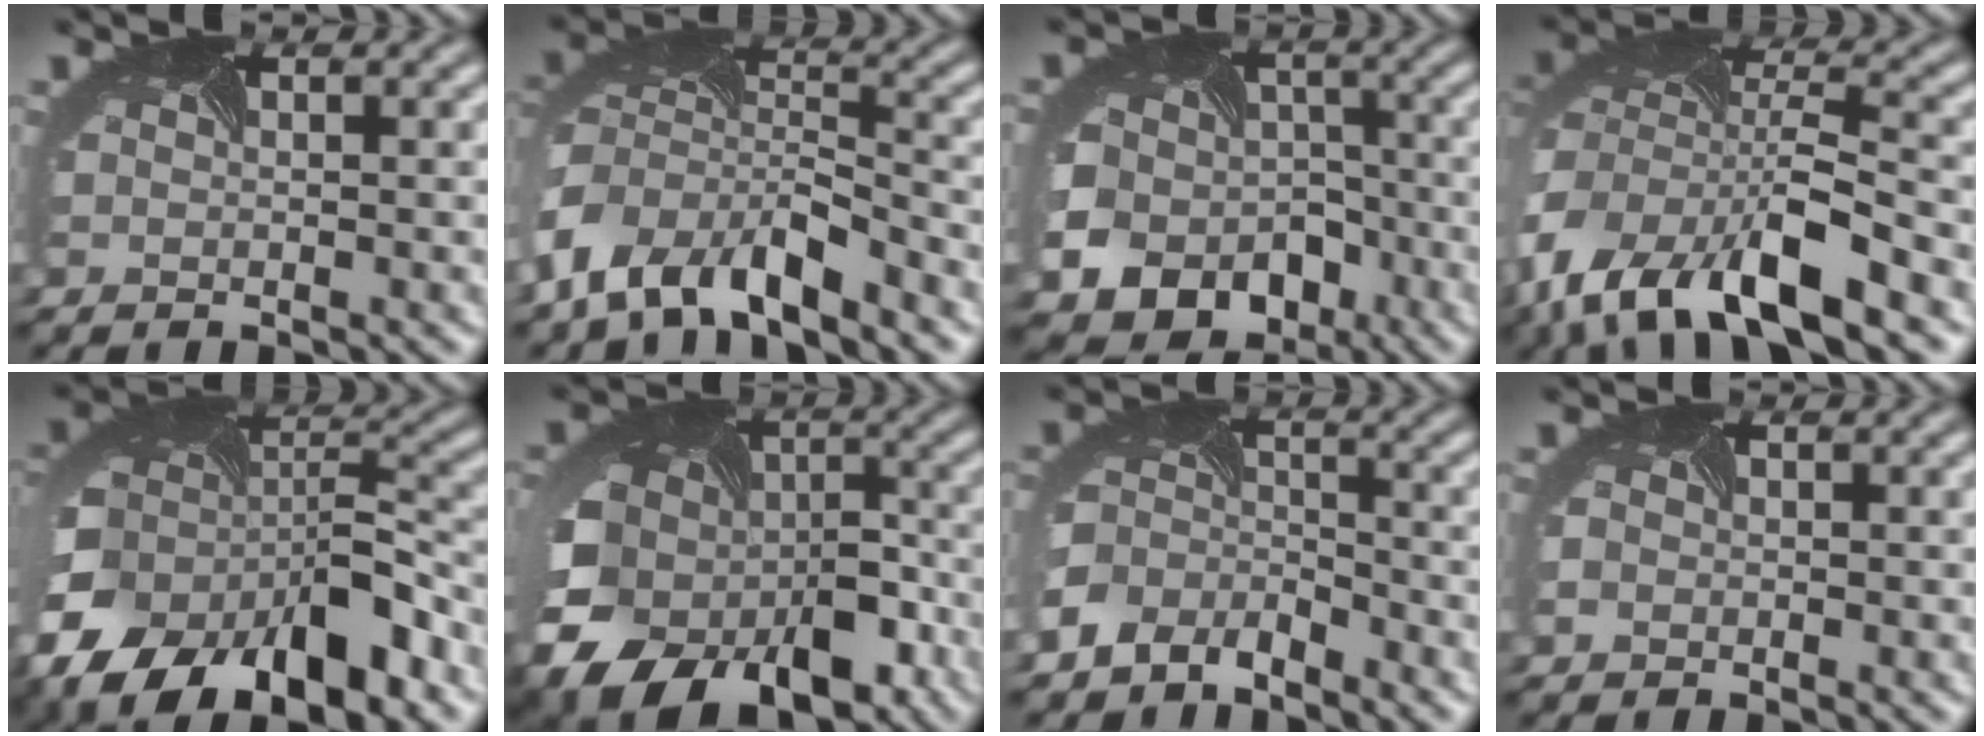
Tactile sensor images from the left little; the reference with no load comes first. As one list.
[{"total": 7.5, "force": [-4.9, 3.3, 4.6], "torque": [-0.096, -0.015, -0.095]}, {"total": 14.5, "force": [-8.1, 11.1, 4.6], "torque": [-0.077, -0.070, -0.126]}, {"total": 13.7, "force": [-7.9, 6.0, 9.4], "torque": [-0.201, -0.027, -0.137]}, {"total": 12.8, "force": [-7.8, 6.2, 8.0], "torque": [-0.146, -0.016, -0.138]}, {"total": 15.9, "force": [-7.2, 11.0, 9.0], "torque": [-0.199, -0.032, -0.107]}, {"total": 4.7, "force": [-3.5, 2.7, 1.7], "torque": [-0.032, -0.015, -0.079]}, {"total": 0.8, "force": [-0.6, 0.5, 0.0], "torque": [-0.001, -0.008, -0.011]}]